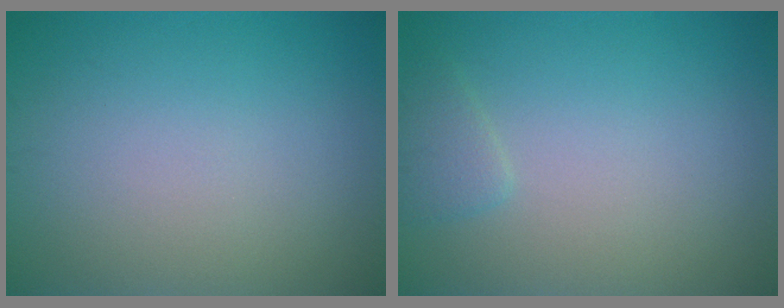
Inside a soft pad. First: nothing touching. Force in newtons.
{"total": 1.3, "press": 1.3, "slide": 0.1}